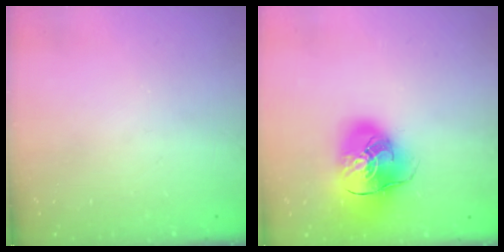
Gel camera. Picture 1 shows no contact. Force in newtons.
{"total": 16.3, "press": 16.1, "slide": 2.8}